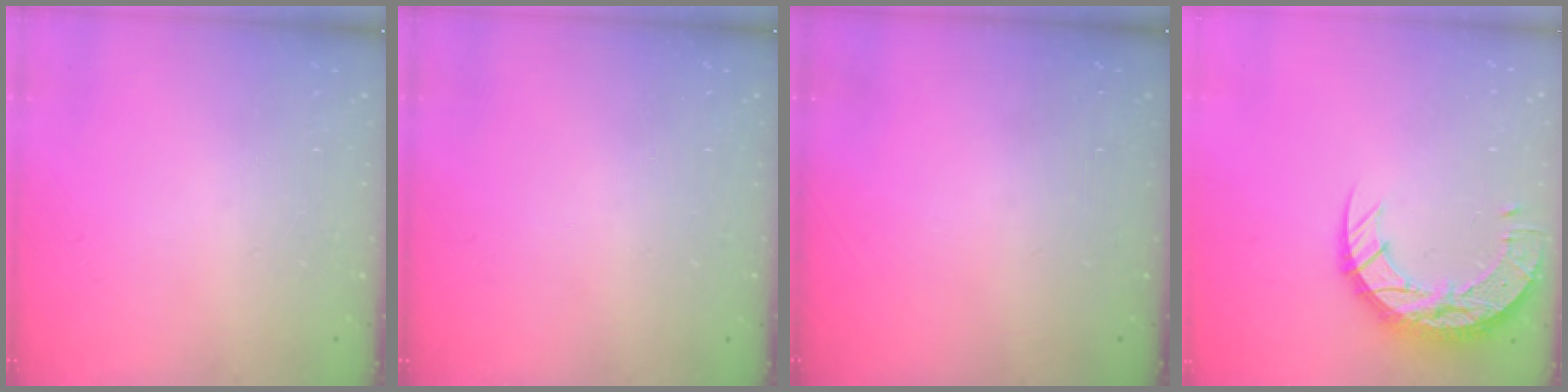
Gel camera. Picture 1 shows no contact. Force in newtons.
{"total": 0.0}
{"total": 0.0}
{"total": 16.5, "press": 16.4, "slide": 1.2}